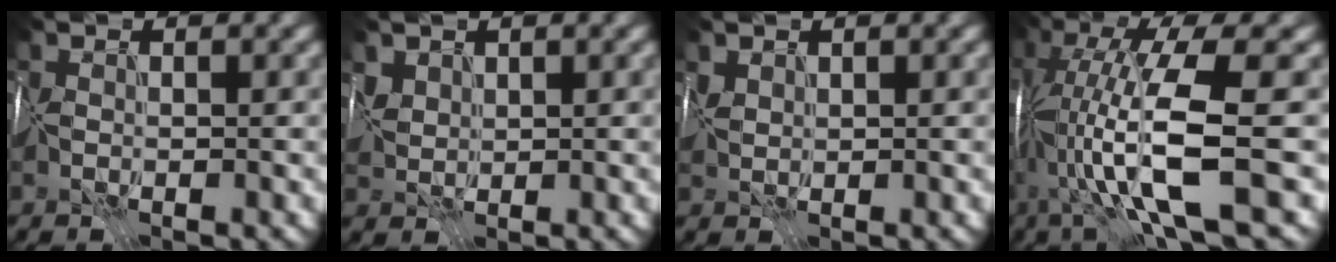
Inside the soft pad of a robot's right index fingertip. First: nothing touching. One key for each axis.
{"total": 1.2, "fx": 1.1, "fy": 0.4, "fz": -0.3, "tx": 0.012, "ty": -0.005, "tz": 0.026}
{"total": 1.0, "fx": 0.9, "fy": 0.1, "fz": -0.3, "tx": 0.013, "ty": -0.001, "tz": 0.019}
{"total": 10.4, "fx": -2.2, "fy": 1.4, "fz": 10.1, "tx": -0.165, "ty": -0.005, "tz": -0.036}